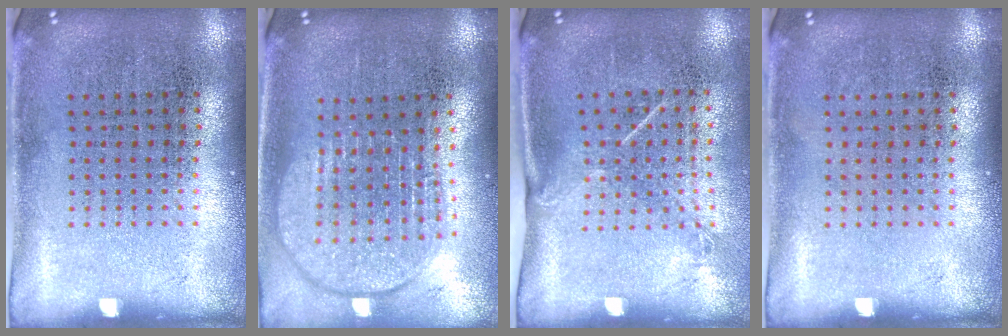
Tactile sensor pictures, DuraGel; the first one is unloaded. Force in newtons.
{"total": 2.0, "press": 1.6, "slide": 1.2}
{"total": 1.5, "press": 1.0, "slide": 1.1}
{"total": 0.0}